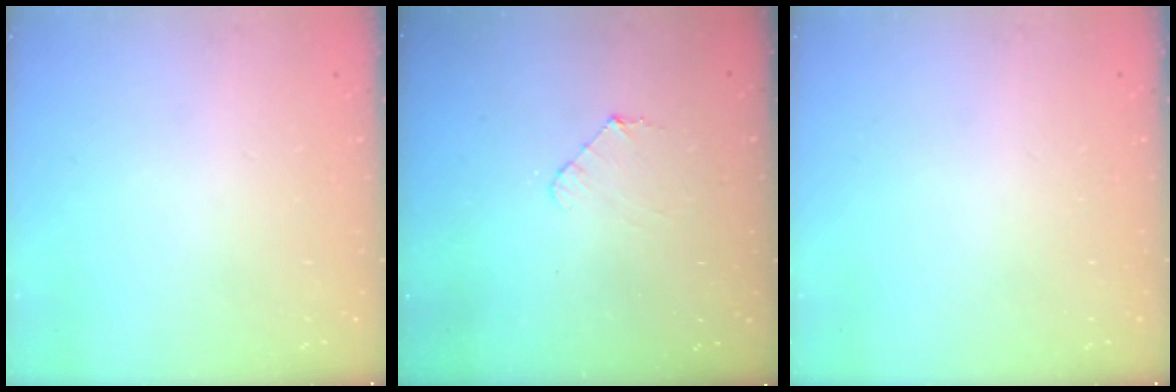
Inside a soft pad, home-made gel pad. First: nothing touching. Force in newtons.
{"total": 5.2, "press": 5.2, "slide": 0.4}
{"total": 0.0}